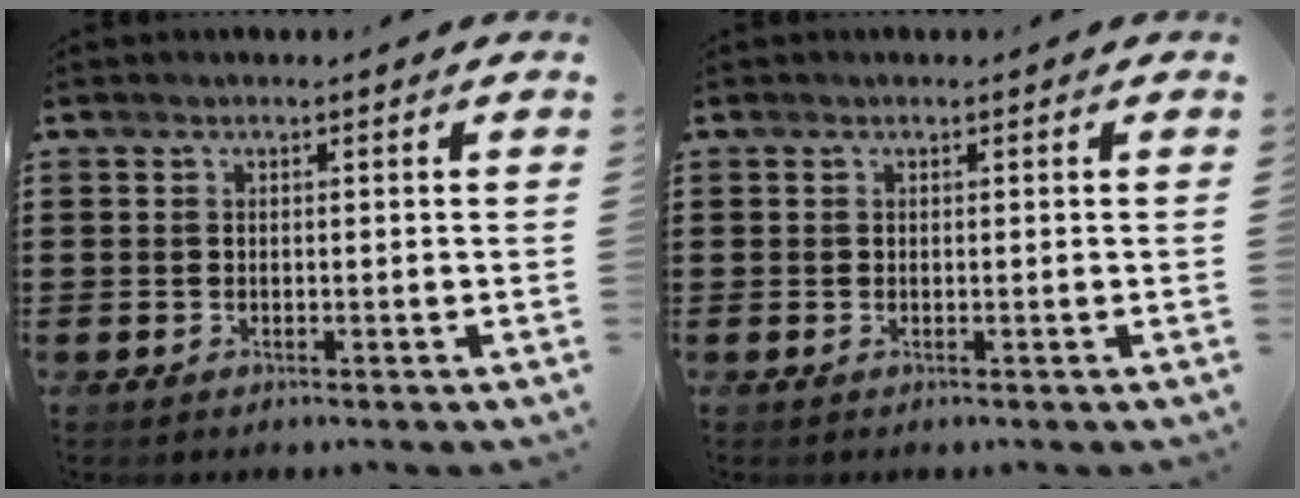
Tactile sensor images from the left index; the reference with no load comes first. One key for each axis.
{"total": 0.0}